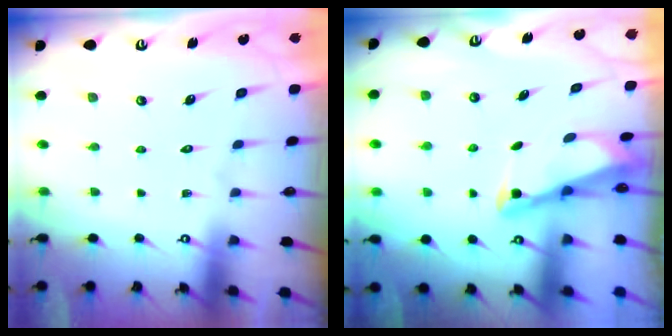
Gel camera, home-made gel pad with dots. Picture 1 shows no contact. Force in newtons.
{"total": 2.8, "press": 2.8, "slide": 0.3}